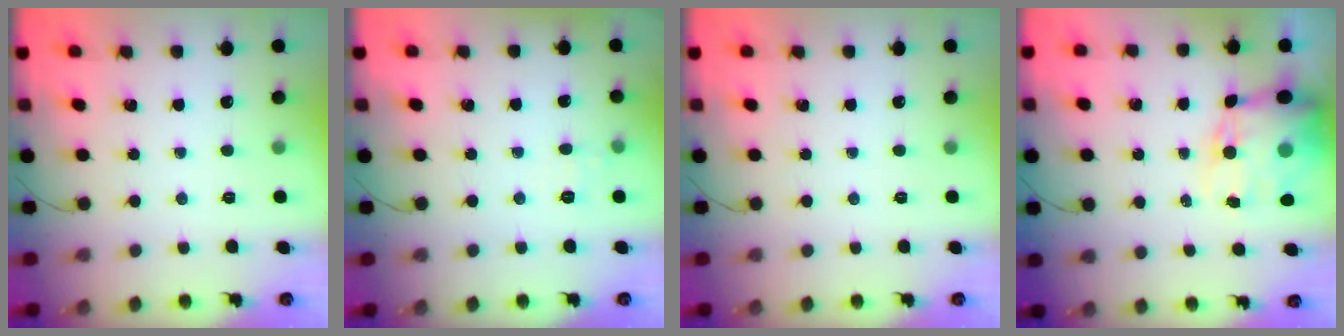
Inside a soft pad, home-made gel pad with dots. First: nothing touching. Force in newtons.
{"total": 5.3, "press": 5.2, "slide": 1.3}
{"total": 0.0}
{"total": 15.0, "press": 14.6, "slide": 3.4}